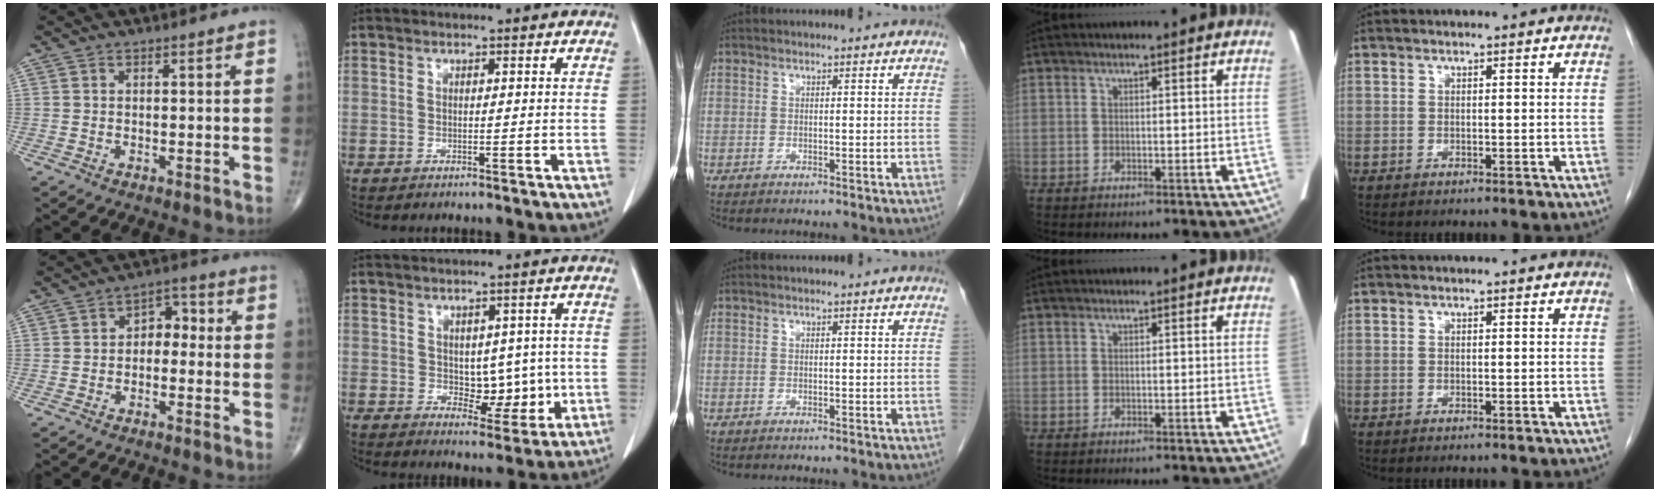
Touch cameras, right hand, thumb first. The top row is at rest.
{"thumb": {"total": 4.6, "force": [-0.7, 3.3, 3.2], "torque": [-0.026, 0.029, -0.026]}, "index": {"total": 5.6, "force": [0.1, 3.6, 4.3], "torque": [-0.045, 0.003, 0.015]}}